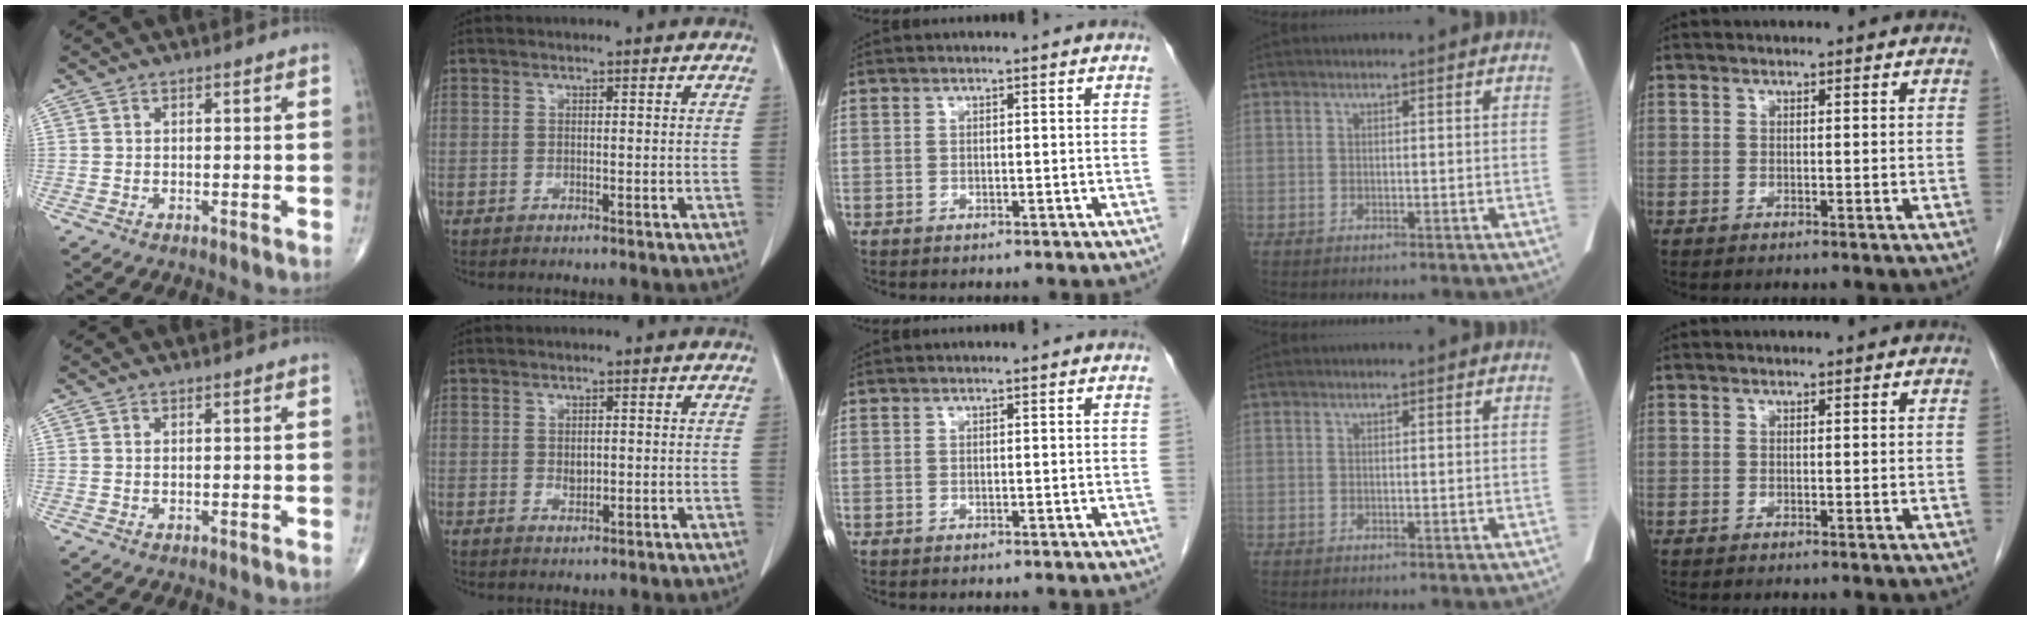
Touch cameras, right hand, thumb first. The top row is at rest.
{"index": {"total": 0.5, "force": [-0.1, 0.2, 0.5], "torque": [-0.010, -0.001, -0.001]}}